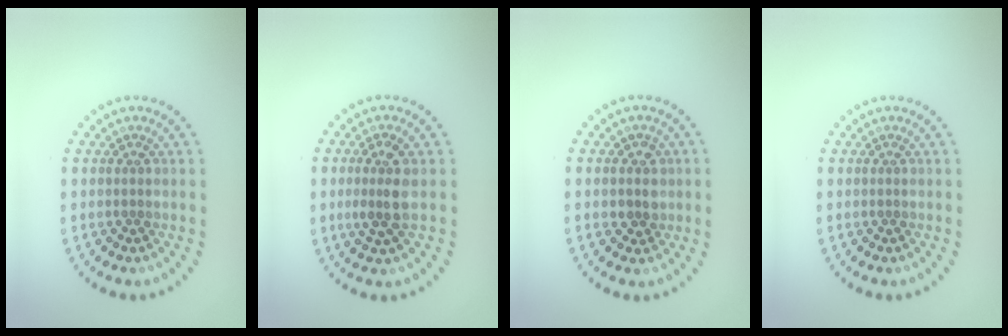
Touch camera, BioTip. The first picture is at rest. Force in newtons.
{"total": 2.6, "press": 2.4, "slide": 1.0}
{"total": 2.0, "press": 1.8, "slide": 0.8}
{"total": 0.0}